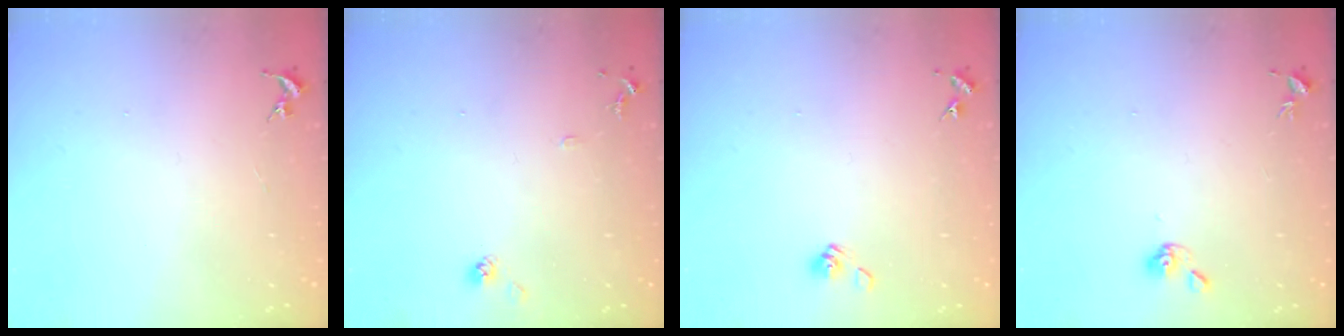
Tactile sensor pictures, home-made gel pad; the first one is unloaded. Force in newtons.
{"total": 7.8, "press": 7.7, "slide": 0.6}
{"total": 5.4, "press": 5.0, "slide": 2.2}
{"total": 4.8, "press": 4.8, "slide": 0.8}